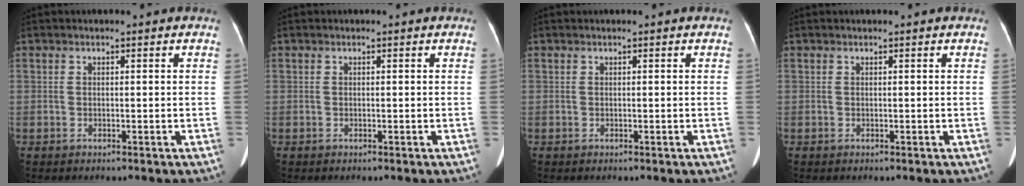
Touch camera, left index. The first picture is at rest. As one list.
[{"total": 0.0}, {"total": 0.0}, {"total": 0.6, "force": [0.5, 0.0, 0.2], "torque": [-0.005, 0.012, 0.011]}]